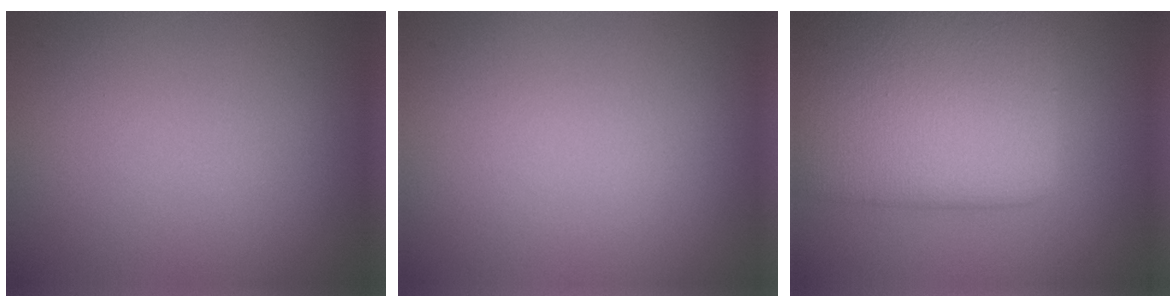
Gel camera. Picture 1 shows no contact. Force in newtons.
{"total": 0.0}
{"total": 9.5, "press": 9.5, "slide": 0.3}